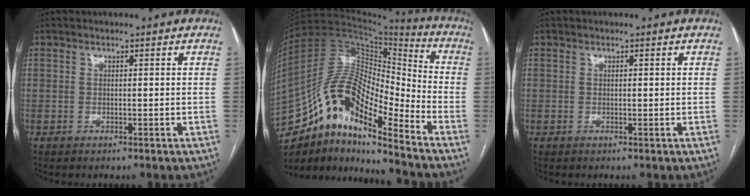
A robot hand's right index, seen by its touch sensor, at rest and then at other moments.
{"total": 18.0, "force": [-11.8, 4.8, 12.7], "torque": [-0.238, 0.036, -0.205]}
{"total": 0.0}